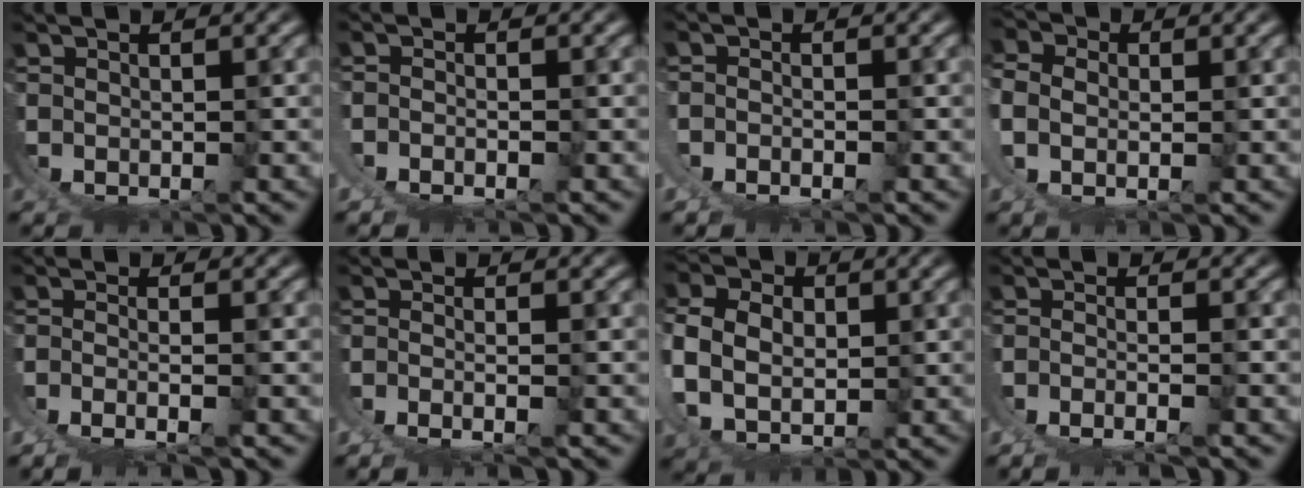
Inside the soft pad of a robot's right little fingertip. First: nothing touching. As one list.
[{"total": 2.1, "force": [-0.6, 1.7, 1.1], "torque": [-0.027, -0.007, -0.007]}, {"total": 2.3, "force": [-0.4, 2.0, 1.0], "torque": [-0.027, -0.007, -0.006]}, {"total": 4.7, "force": [2.8, 2.5, 2.8], "torque": [-0.061, 0.009, 0.039]}, {"total": 2.9, "force": [-0.6, 0.9, 2.7], "torque": [-0.062, -0.018, 0.000]}, {"total": 2.5, "force": [-0.7, 0.5, 2.4], "torque": [-0.054, -0.015, -0.001]}, {"total": 6.8, "force": [3.2, 4.0, 4.5], "torque": [-0.102, -0.009, 0.062]}, {"total": 3.0, "force": [-1.0, 1.3, 2.6], "torque": [-0.050, -0.013, -0.010]}]